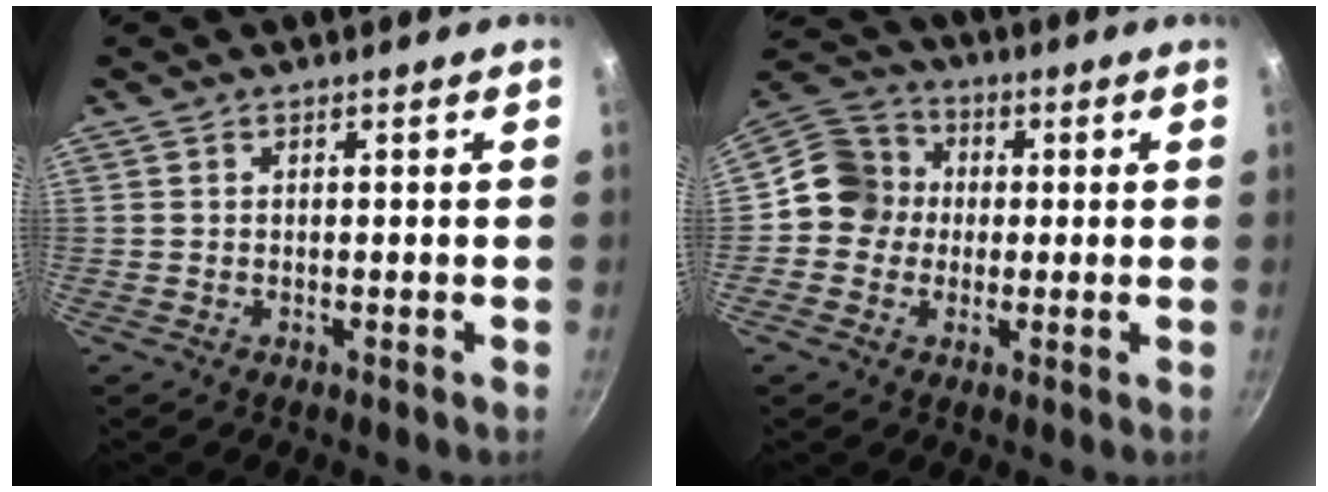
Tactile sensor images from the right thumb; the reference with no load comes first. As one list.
[{"total": 9.4, "force": [-0.1, 8.9, 3.0], "torque": [-0.015, 0.025, -0.026]}]